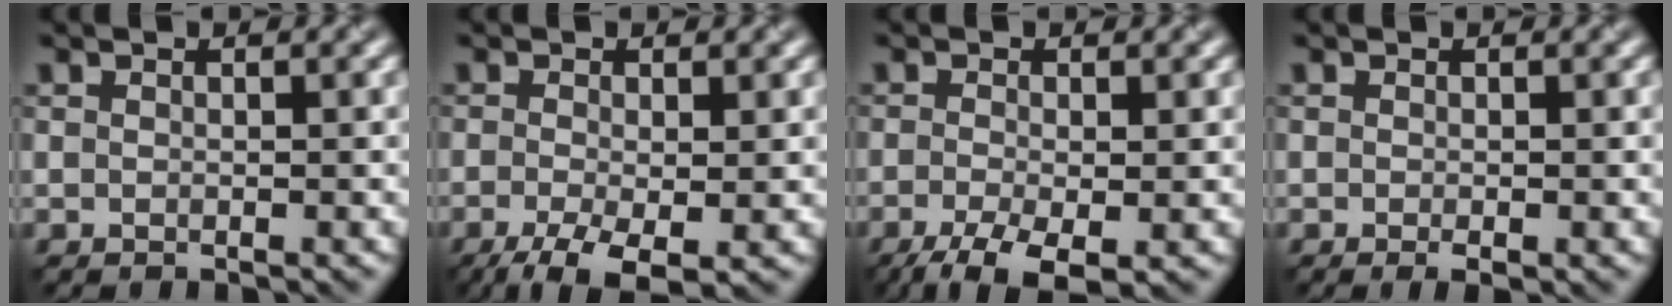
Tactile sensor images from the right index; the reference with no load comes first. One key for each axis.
{"total": 5.4, "fx": -2.5, "fy": 1.9, "fz": 4.4, "tx": -0.088, "ty": -0.009, "tz": -0.043}
{"total": 5.2, "fx": -2.8, "fy": 1.7, "fz": 4.0, "tx": -0.079, "ty": -0.009, "tz": -0.051}
{"total": 1.1, "fx": -0.4, "fy": 0.2, "fz": 1.0, "tx": -0.017, "ty": -0.005, "tz": -0.005}